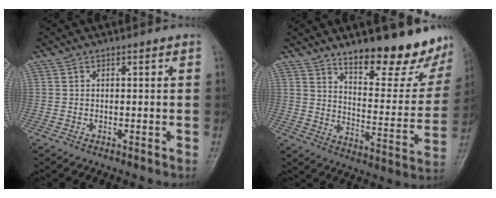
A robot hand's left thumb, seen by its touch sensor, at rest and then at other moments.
{"total": 19.4, "force": [14.6, 6.2, 11.2], "torque": [-0.106, -0.105, 0.207]}